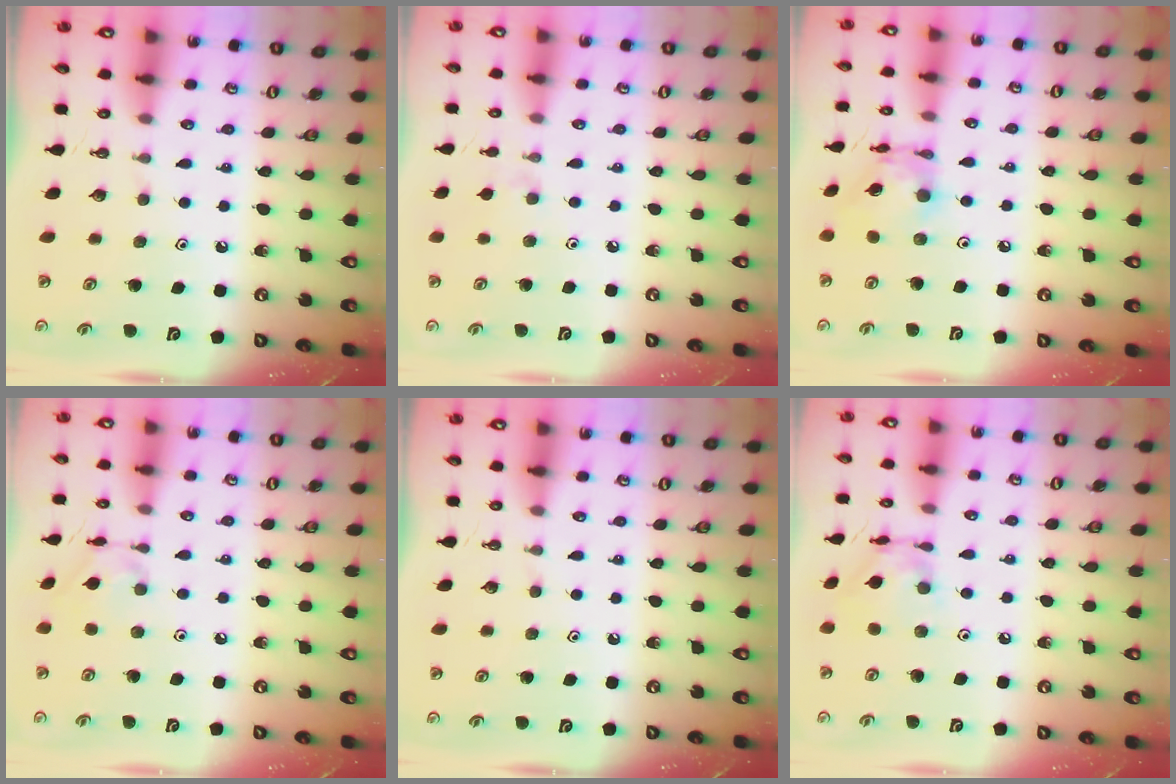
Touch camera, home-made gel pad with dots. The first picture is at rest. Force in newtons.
{"total": 2.4, "press": 2.3, "slide": 0.5}
{"total": 10.3, "press": 10.3, "slide": 0.8}
{"total": 3.6, "press": 3.6, "slide": 0.2}
{"total": 0.0}
{"total": 9.8, "press": 9.7, "slide": 0.8}